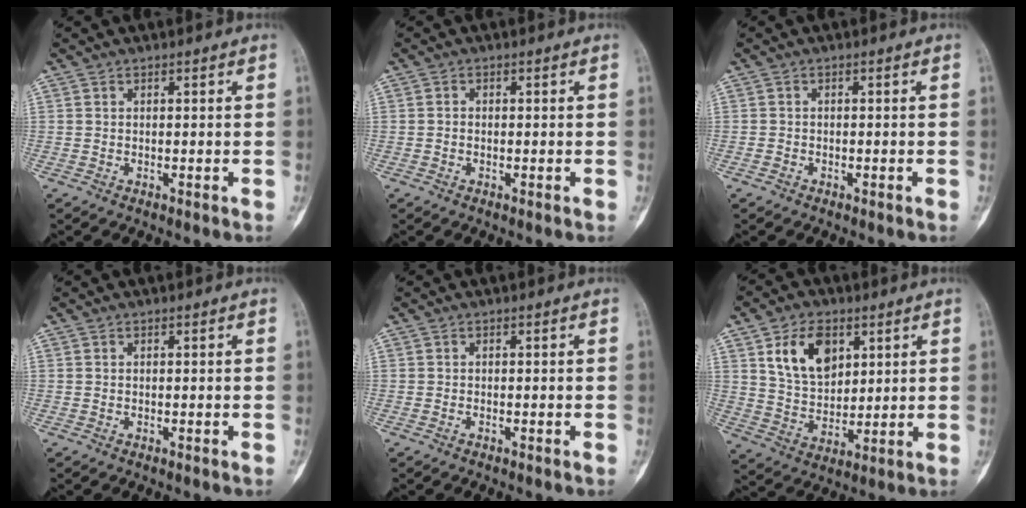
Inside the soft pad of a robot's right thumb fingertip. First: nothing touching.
{"total": 0.8, "force": [-0.1, 0.6, 0.5], "torque": [-0.008, 0.002, -0.004]}
{"total": 0.8, "force": [-0.6, 0.5, 0.0], "torque": [0.000, 0.003, -0.015]}
{"total": 0.0}
{"total": 0.0}
{"total": 11.6, "force": [4.9, 7.6, 7.3], "torque": [-0.101, -0.022, 0.098]}